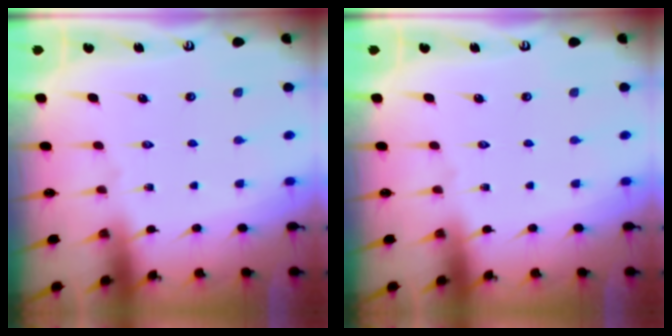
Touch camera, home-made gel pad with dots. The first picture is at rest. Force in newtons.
{"total": 0.0}